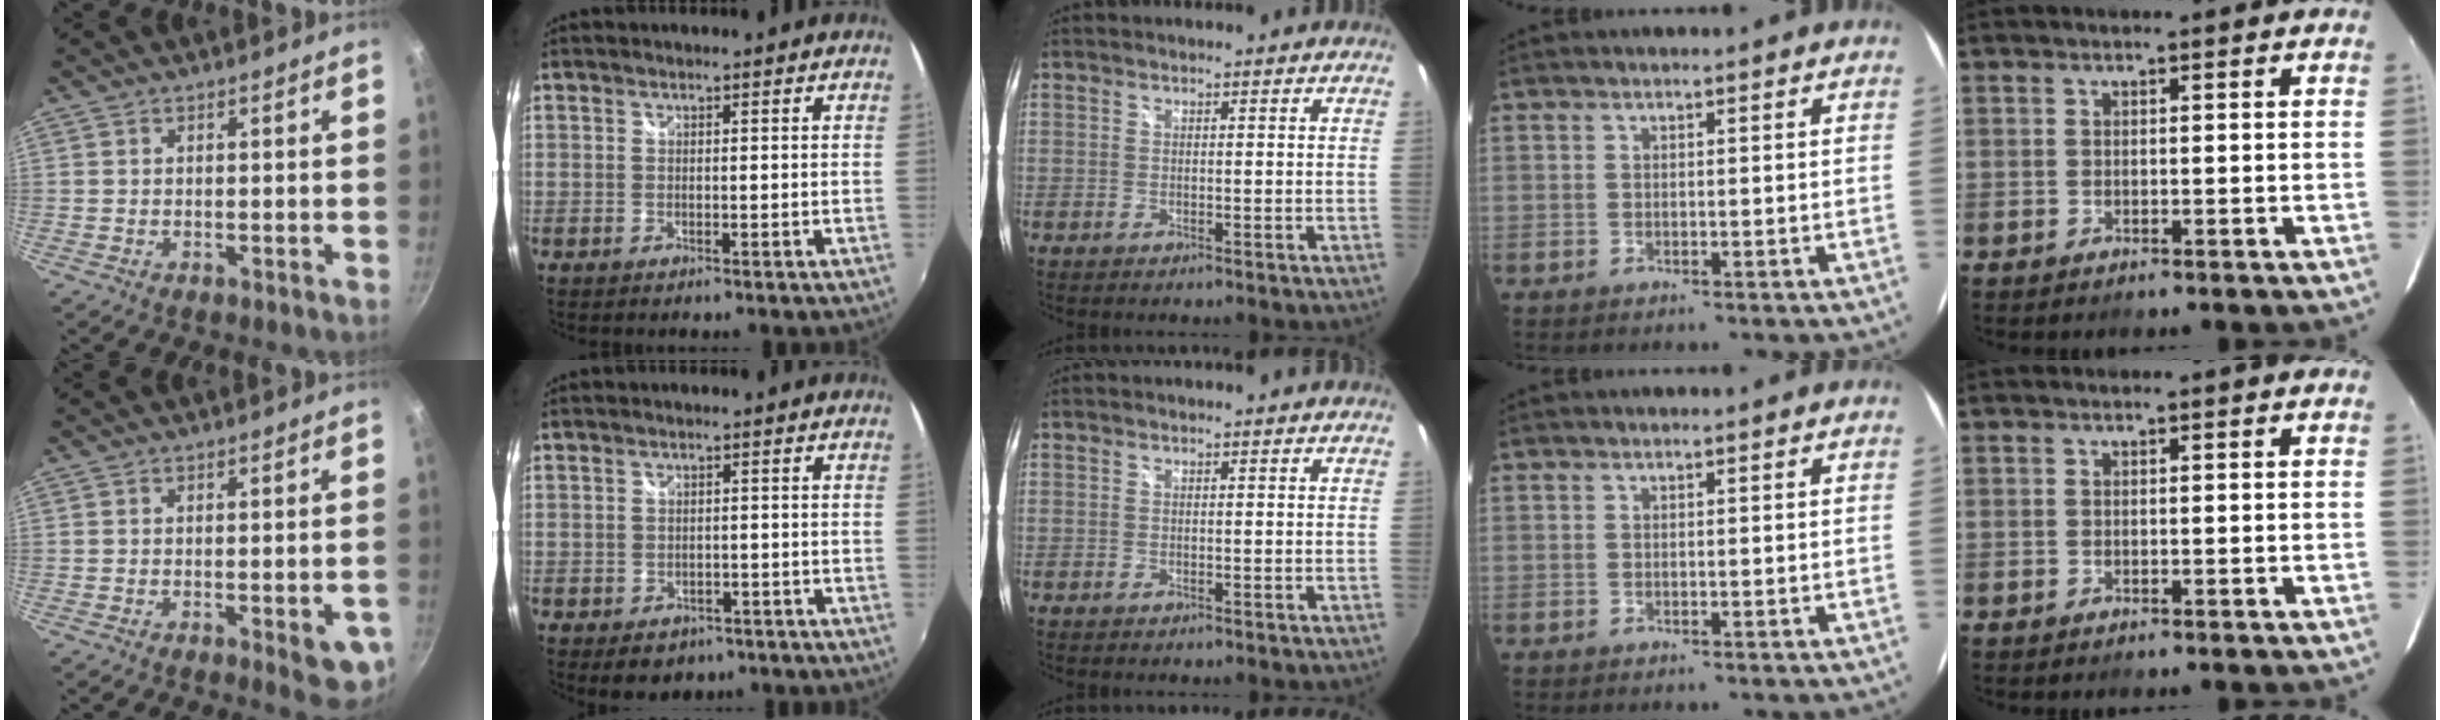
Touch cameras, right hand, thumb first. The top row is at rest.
{"thumb": {"total": 6.7, "force": [-2.3, 2.0, 6.0], "torque": [-0.054, 0.003, -0.025]}, "index": {"total": 5.0, "force": [-2.9, 3.7, 1.8], "torque": [-0.033, -0.003, -0.031]}}